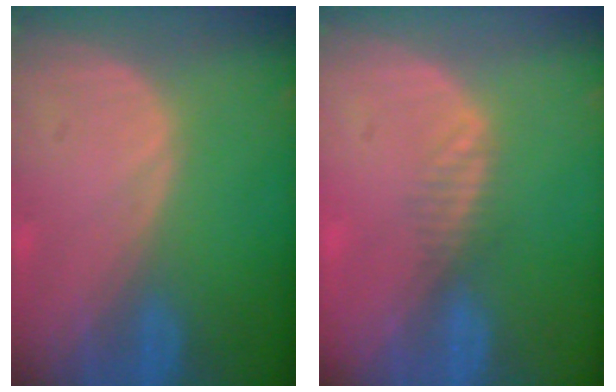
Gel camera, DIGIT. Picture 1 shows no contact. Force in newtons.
{"total": 1.7, "press": 1.4, "slide": 1.0}